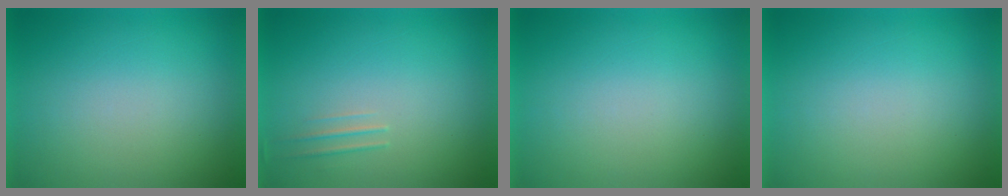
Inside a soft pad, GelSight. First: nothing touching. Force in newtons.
{"total": 1.6}
{"total": 0.0}
{"total": 1.0}